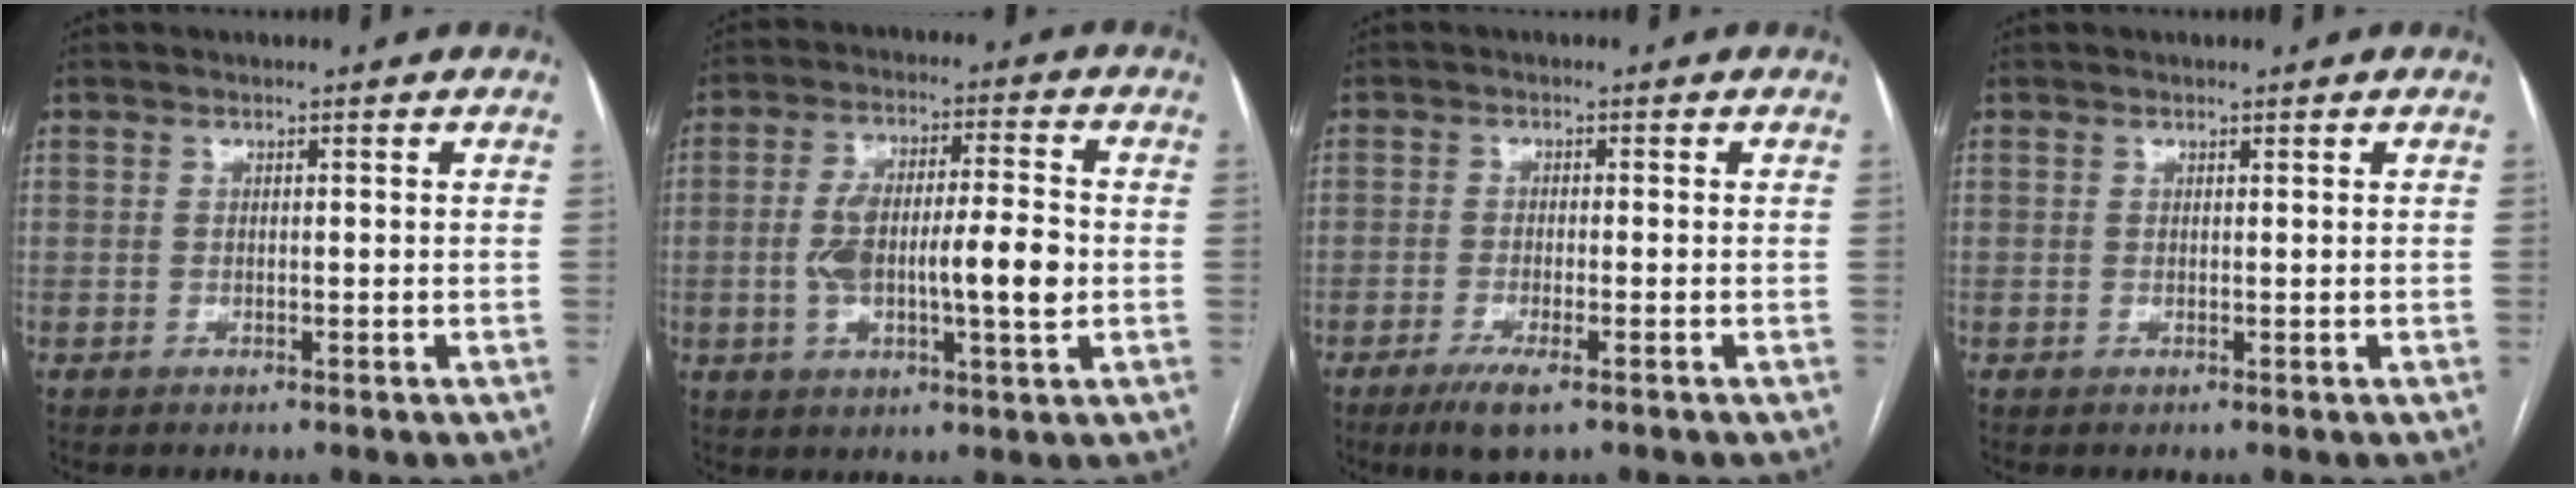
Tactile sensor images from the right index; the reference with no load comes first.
{"total": 12.1, "force": [-1.4, 2.9, 11.6], "torque": [-0.208, 0.015, -0.021]}
{"total": 4.7, "force": [-2.9, 0.8, 3.6], "torque": [-0.069, -0.010, -0.048]}
{"total": 0.0}